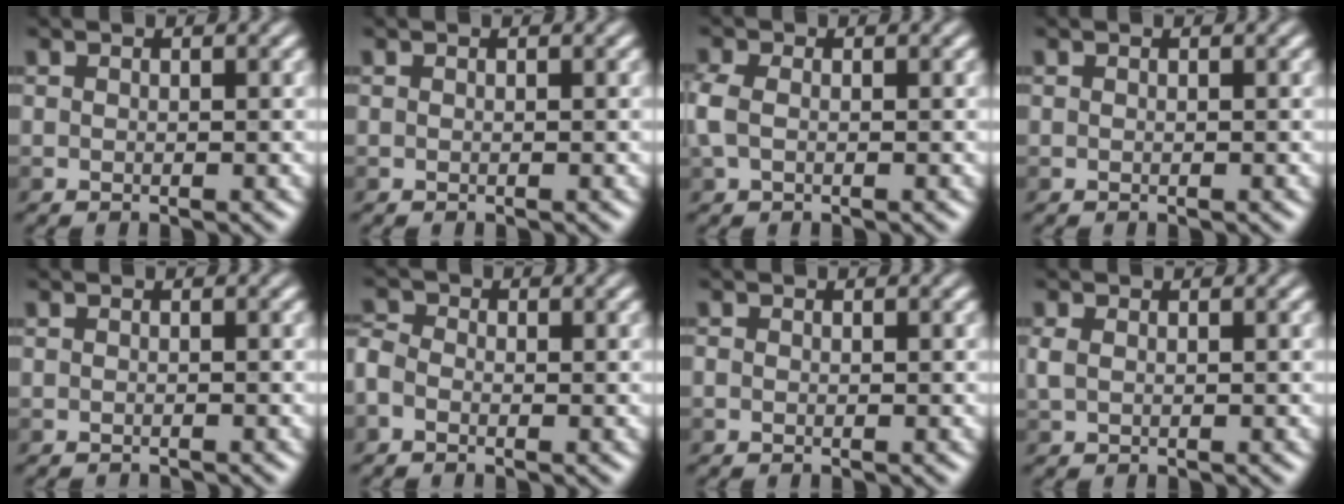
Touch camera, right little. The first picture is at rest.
{"total": 0.0}
{"total": 2.1, "force": [-0.1, 1.5, 1.5], "torque": [-0.043, 0.003, -0.009]}
{"total": 0.0}
{"total": 1.1, "force": [-1.0, 0.1, 0.3], "torque": [0.003, -0.003, -0.018]}
{"total": 1.9, "force": [-0.8, 1.4, 1.0], "torque": [-0.027, 0.004, -0.026]}
{"total": 0.0}
{"total": 1.1, "force": [0.2, 0.7, 0.8], "torque": [-0.022, 0.001, 0.003]}